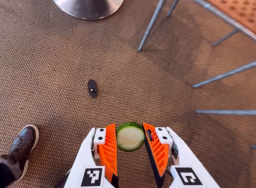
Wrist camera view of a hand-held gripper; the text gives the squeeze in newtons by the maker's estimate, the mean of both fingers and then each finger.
{"total": 8.4, "left": 8.5, "right": 8.2}